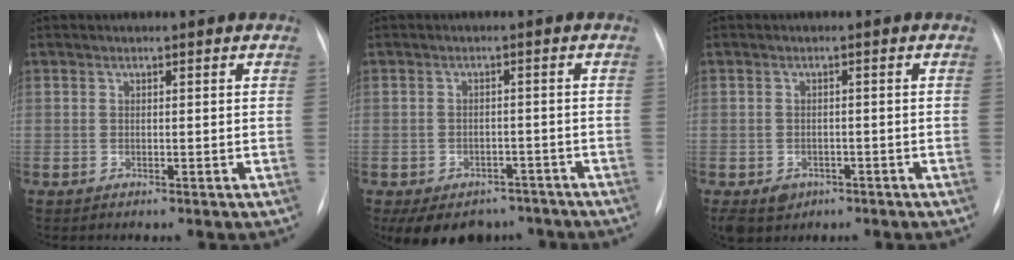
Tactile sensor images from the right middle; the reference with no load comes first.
{"total": 12.1, "force": [-8.8, 7.3, 4.0], "torque": [-0.081, 0.007, -0.104]}
{"total": 5.1, "force": [-2.6, 4.0, 1.5], "torque": [-0.027, 0.002, -0.028]}